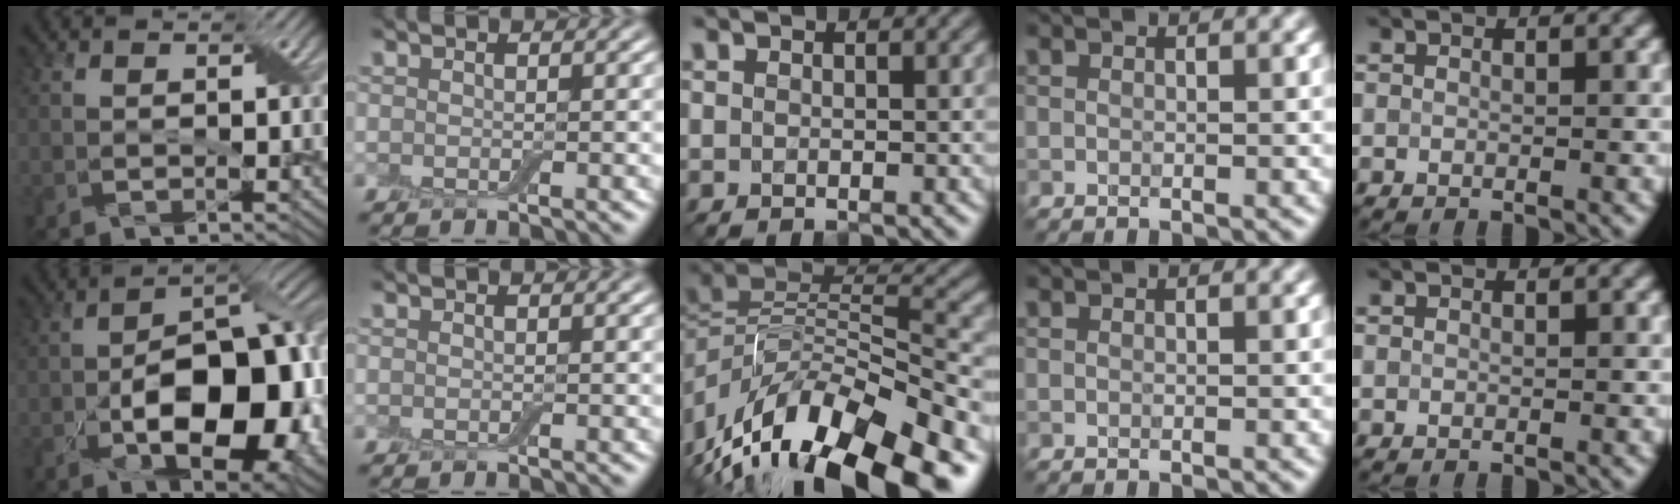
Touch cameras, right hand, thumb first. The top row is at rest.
{"thumb": {"total": 16.1, "force": [-4.3, 8.3, 13.2], "torque": [-0.183, -0.015, -0.064]}, "middle": {"total": 14.4, "force": [-8.7, 5.7, 9.9], "torque": [-0.193, 0.008, -0.147]}}